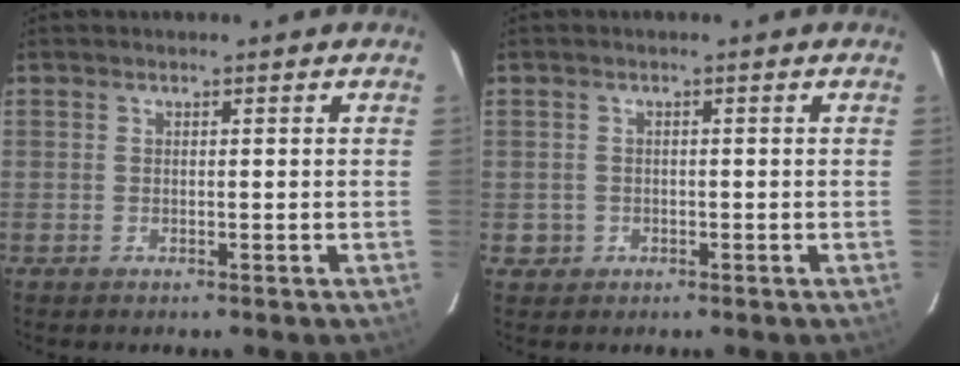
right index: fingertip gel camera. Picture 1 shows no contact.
{"total": 2.3, "force": [-0.5, 2.3, 0.1], "torque": [-0.003, 0.008, -0.003]}